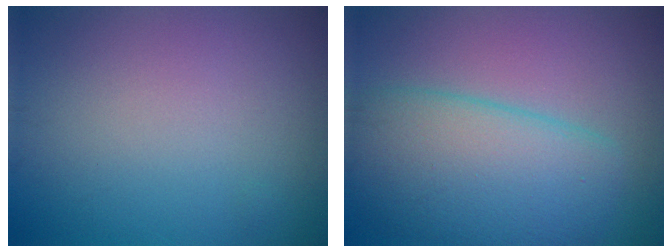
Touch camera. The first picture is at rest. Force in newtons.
{"total": 6.8, "press": 6.8, "slide": 0.1}